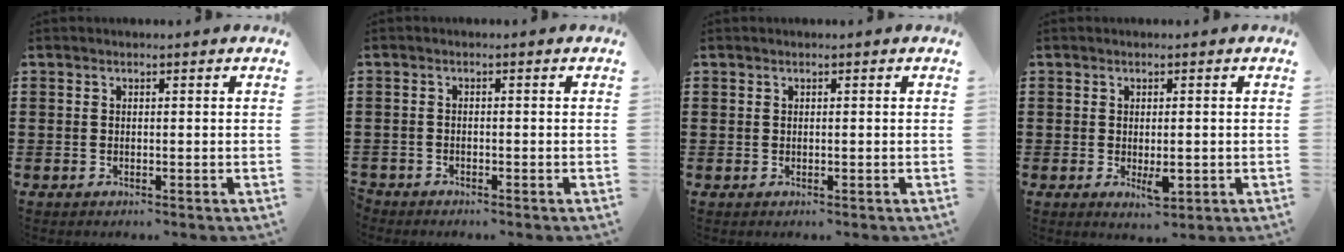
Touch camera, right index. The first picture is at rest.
{"total": 1.2, "force": [-1.1, 0.3, 0.0], "torque": [-0.005, 0.003, -0.025]}
{"total": 0.0}
{"total": 3.2, "force": [-0.5, 1.2, 2.9], "torque": [-0.057, -0.001, -0.009]}